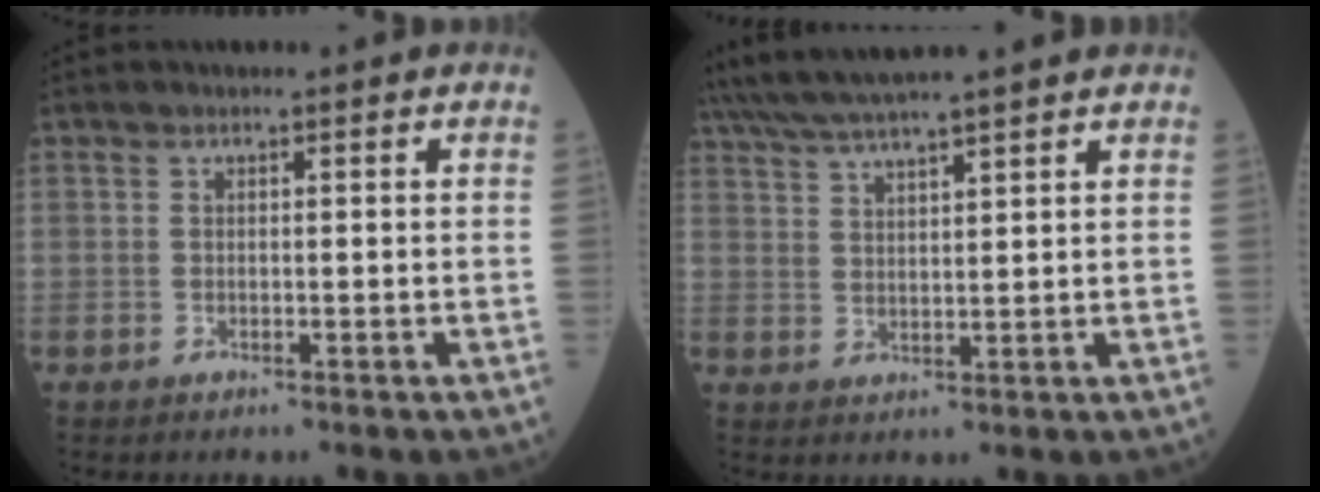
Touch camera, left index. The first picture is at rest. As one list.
[{"total": 12.9, "force": [11.3, -0.1, 6.0], "torque": [-0.113, 0.037, 0.177]}]